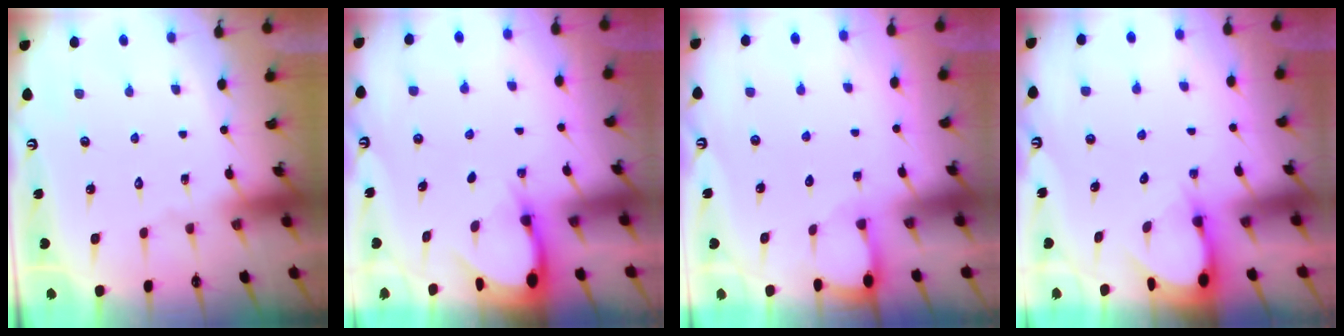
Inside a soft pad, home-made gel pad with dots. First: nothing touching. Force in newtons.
{"total": 3.5, "press": 3.5, "slide": 0.2}
{"total": 2.0, "press": 1.9, "slide": 0.3}
{"total": 2.8, "press": 2.8, "slide": 0.2}